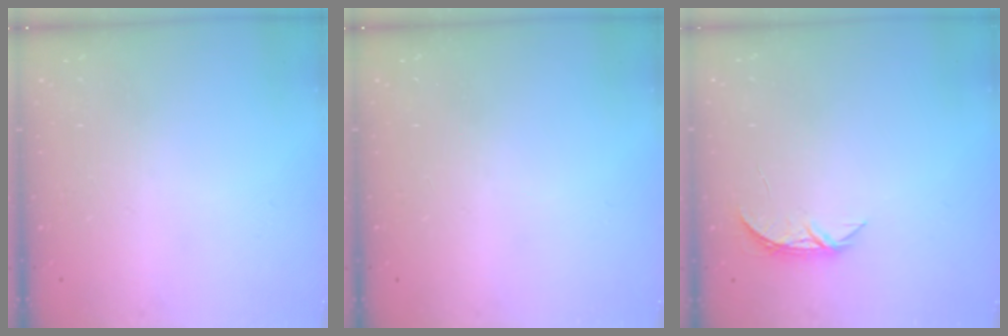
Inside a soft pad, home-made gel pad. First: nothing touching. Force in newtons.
{"total": 0.0}
{"total": 4.2, "press": 4.2, "slide": 0.5}